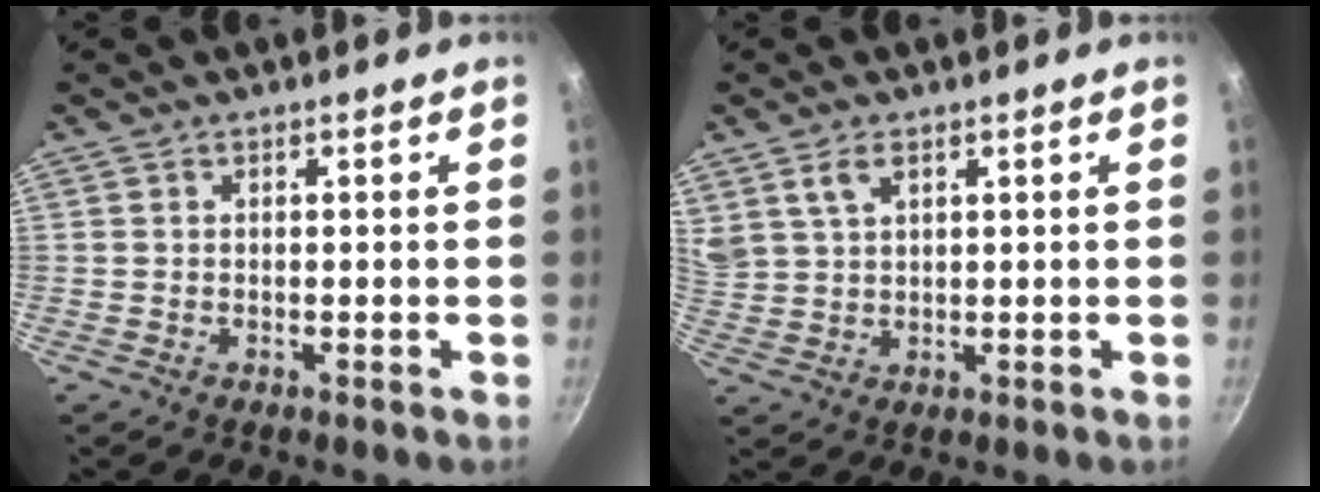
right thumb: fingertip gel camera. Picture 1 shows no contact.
{"total": 5.2, "force": [3.0, 2.8, 3.2], "torque": [-0.053, -0.006, 0.065]}